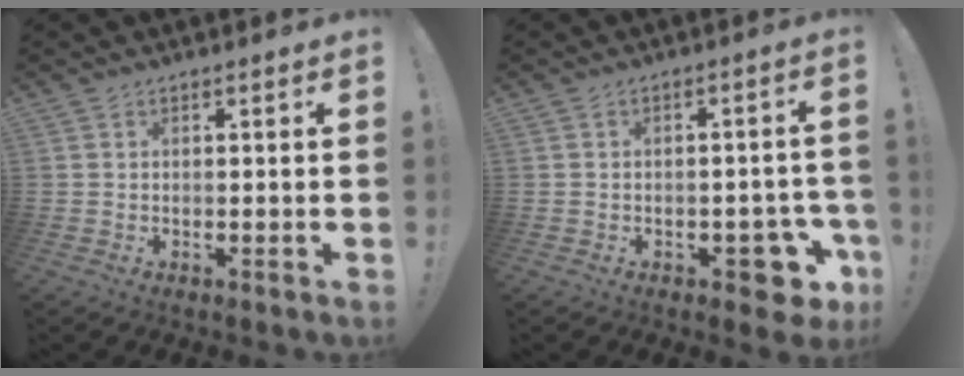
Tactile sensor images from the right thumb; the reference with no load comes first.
{"total": 8.2, "force": [-4.0, 4.5, 5.5], "torque": [-0.056, 0.030, -0.059]}